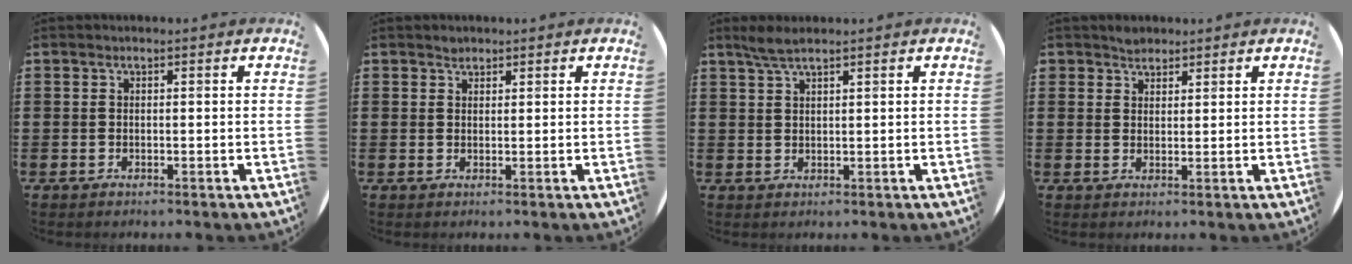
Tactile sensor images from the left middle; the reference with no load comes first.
{"total": 1.1, "force": [1.0, 0.5, 0.0], "torque": [0.006, -0.002, 0.017]}
{"total": 2.7, "force": [2.1, 0.3, 1.7], "torque": [-0.037, 0.004, 0.037]}
{"total": 2.0, "force": [1.8, 0.8, -0.2], "torque": [0.008, 0.001, 0.035]}